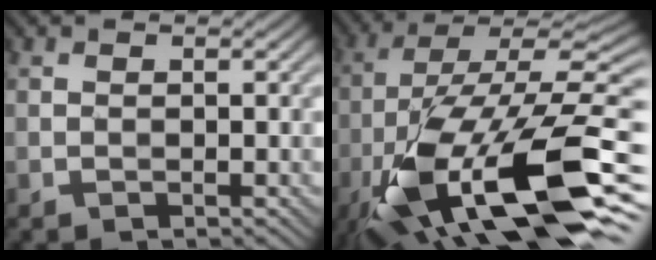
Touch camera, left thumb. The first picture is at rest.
{"total": 19.7, "force": [-7.8, 7.0, 16.7], "torque": [-0.316, -0.011, -0.138]}